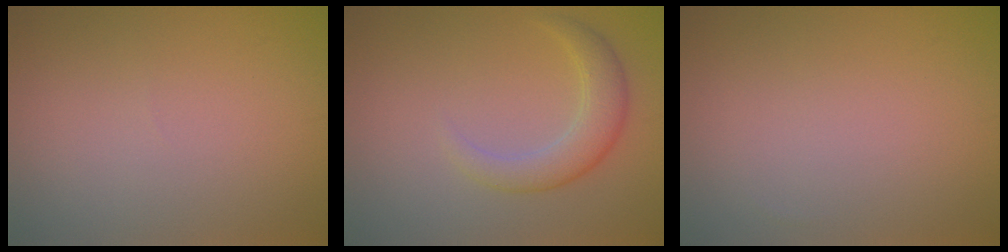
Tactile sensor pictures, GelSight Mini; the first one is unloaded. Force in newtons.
{"total": 3.1, "press": 3.1, "slide": 0.1}
{"total": 0.0}